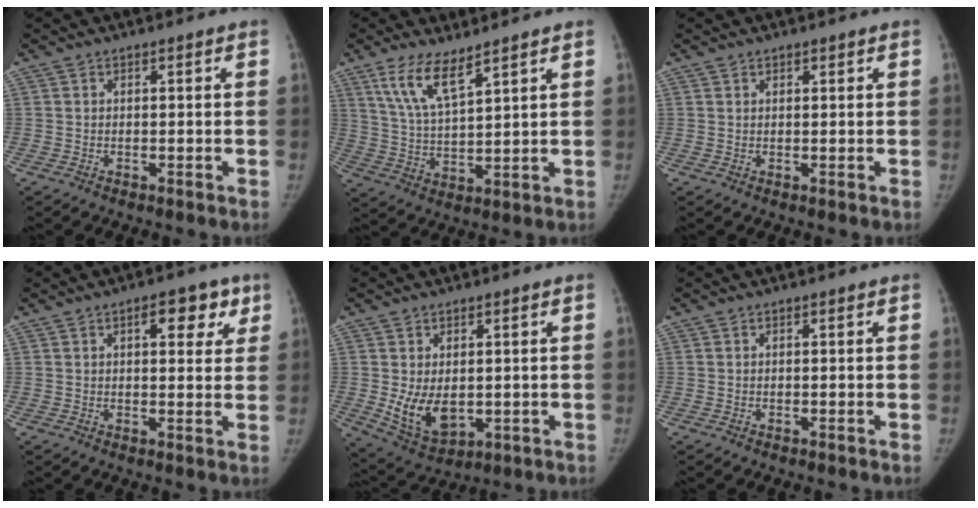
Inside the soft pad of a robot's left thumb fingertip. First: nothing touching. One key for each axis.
{"total": 8.3, "fx": 5.7, "fy": 2.2, "fz": 5.7, "tx": -0.107, "ty": -0.030, "tz": 0.122}
{"total": 0.6, "fx": 0.5, "fy": 0.4, "fz": -0.1, "tx": 0.009, "ty": -0.003, "tz": 0.005}
{"total": 7.3, "fx": 3.4, "fy": 3.7, "fz": 5.3, "tx": -0.034, "ty": -0.007, "tz": 0.037}
{"total": 8.7, "fx": -0.4, "fy": 5.8, "fz": 6.5, "tx": -0.096, "ty": -0.018, "tz": 0.014}
{"total": 0.0}